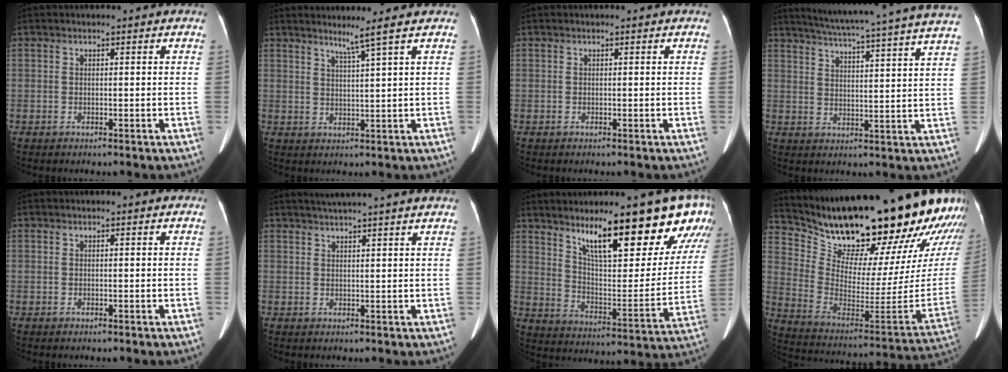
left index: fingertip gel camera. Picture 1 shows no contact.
{"total": 3.1, "force": [2.0, -1.7, 1.7], "torque": [-0.034, -0.032, 0.041]}
{"total": 0.0}
{"total": 23.5, "force": [21.0, -1.4, 10.6], "torque": [-0.175, -0.051, 0.264]}
{"total": 0.0}
{"total": 10.2, "force": [8.9, -1.1, 4.8], "torque": [-0.077, 0.004, 0.105]}
{"total": 21.7, "force": [15.6, 4.8, 14.3], "torque": [-0.183, -0.035, 0.219]}
{"total": 33.9, "force": [29.0, 6.5, 16.3], "torque": [-0.277, -0.120, 0.399]}